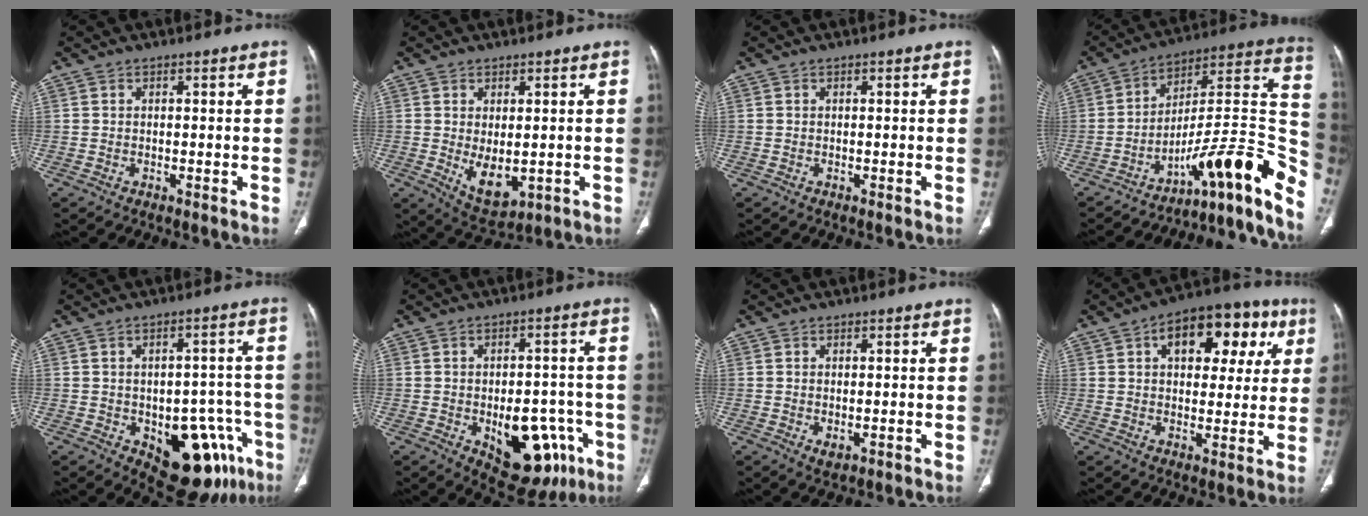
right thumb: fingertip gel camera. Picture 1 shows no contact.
{"total": 7.1, "force": [-0.8, 3.7, 6.0], "torque": [-0.088, -0.014, 0.008]}
{"total": 0.0}
{"total": 25.5, "force": [-14.3, 6.5, 20.0], "torque": [-0.189, 0.123, -0.206]}
{"total": 16.4, "force": [-7.1, 8.8, 11.8], "torque": [-0.090, 0.034, -0.078]}
{"total": 16.0, "force": [-5.7, 8.9, 12.1], "torque": [-0.123, 0.026, -0.059]}
{"total": 1.9, "force": [-0.6, 1.0, 1.6], "torque": [-0.026, -0.001, -0.002]}
{"total": 16.6, "force": [6.2, 9.4, 12.2], "torque": [-0.116, 0.012, 0.083]}